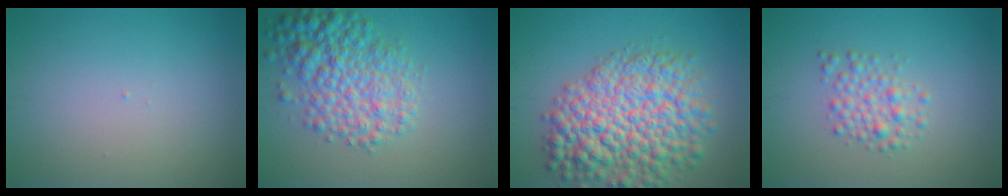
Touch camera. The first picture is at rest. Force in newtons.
{"total": 6.3, "press": 6.3, "slide": 0.1}
{"total": 10.1, "press": 10.1, "slide": 0.4}
{"total": 2.5, "press": 2.5, "slide": 0.0}